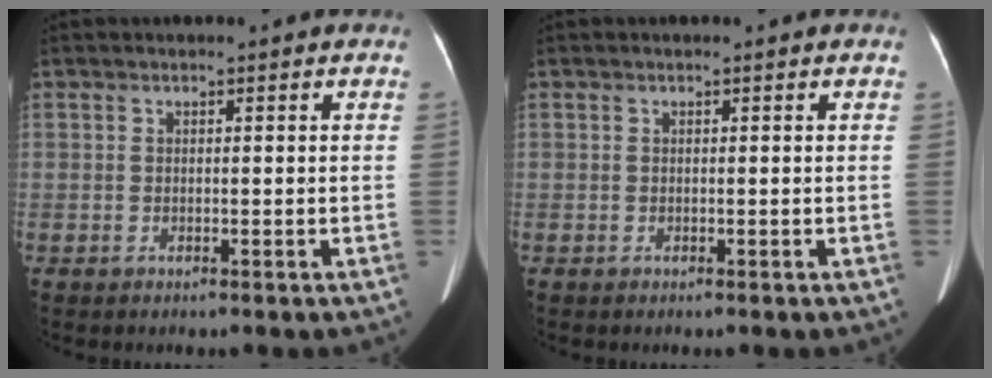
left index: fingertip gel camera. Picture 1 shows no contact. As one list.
[{"total": 0.0}]